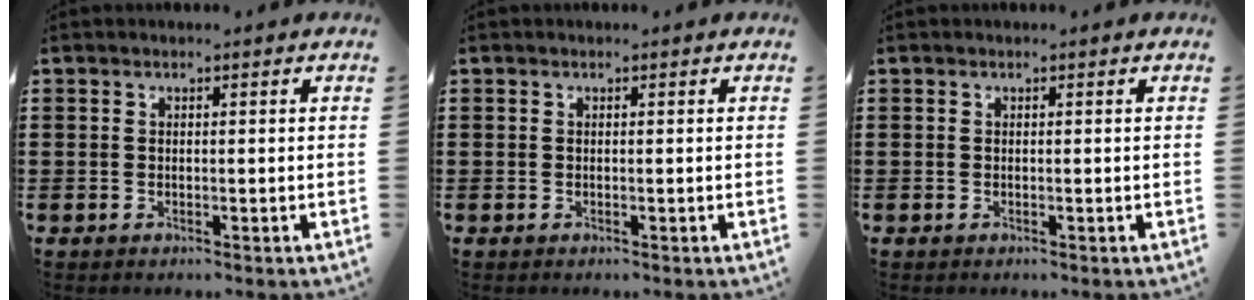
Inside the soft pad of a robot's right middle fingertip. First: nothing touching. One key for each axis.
{"total": 0.0}
{"total": 0.0}